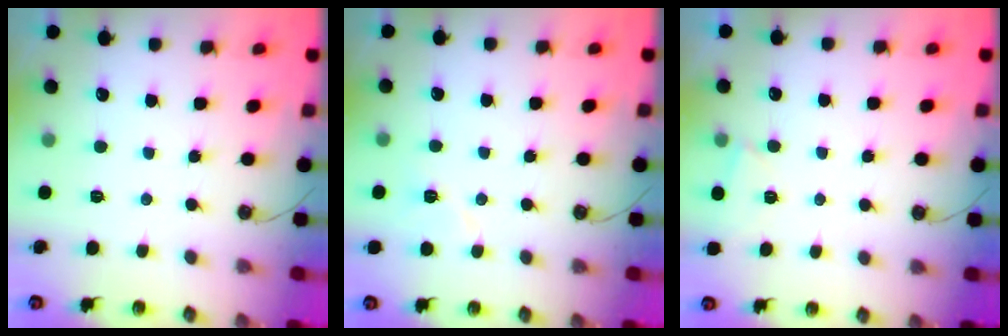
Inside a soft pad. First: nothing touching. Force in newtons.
{"total": 6.4, "press": 6.1, "slide": 1.7}
{"total": 2.5, "press": 2.5, "slide": 0.4}